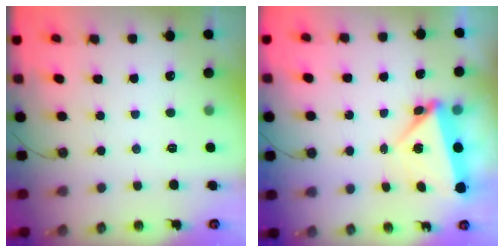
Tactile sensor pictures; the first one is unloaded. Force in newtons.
{"total": 6.9, "press": 4.8, "slide": 4.9}